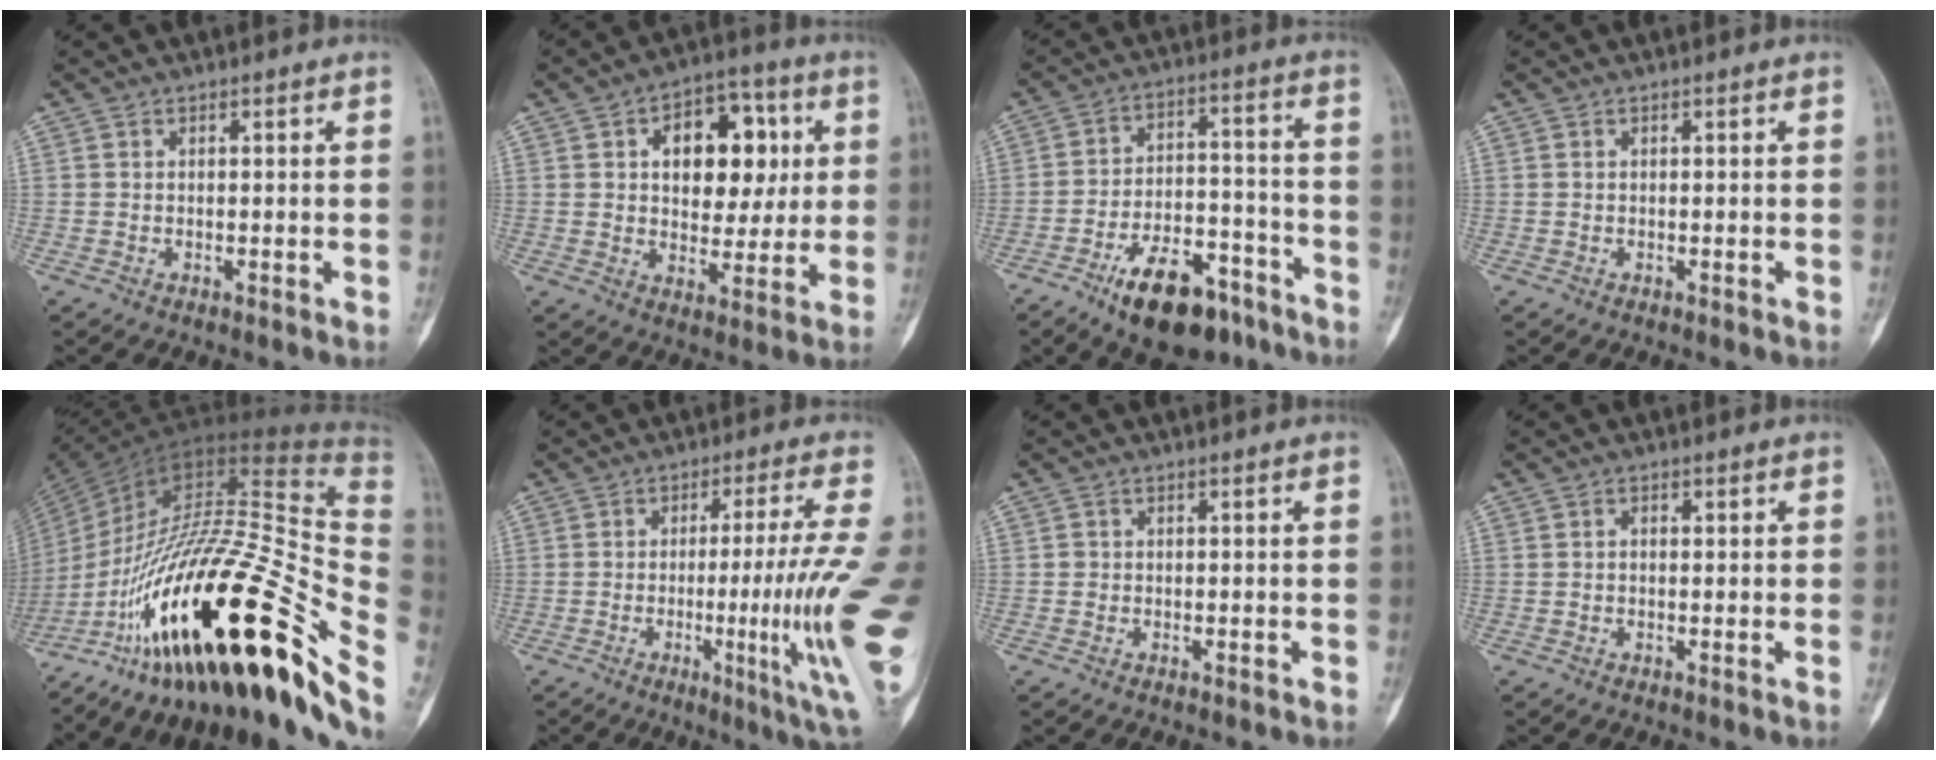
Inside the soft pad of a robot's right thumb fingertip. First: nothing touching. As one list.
[{"total": 15.2, "force": [3.7, 9.8, 11.1], "torque": [-0.104, 0.007, 0.054]}, {"total": 15.9, "force": [-10.2, 7.4, 9.8], "torque": [-0.134, 0.078, -0.157]}, {"total": 0.0}, {"total": 43.4, "force": [-17.0, 12.3, 38.1], "torque": [-0.521, 0.066, -0.275]}, {"total": 16.5, "force": [-2.2, 0.1, 16.4], "torque": [-0.232, -0.011, -0.029]}, {"total": 0.6, "force": [0.0, 0.6, 0.1], "torque": [0.002, 0.004, 0.000]}, {"total": 0.5, "force": [0.0, 0.3, 0.5], "torque": [-0.010, -0.001, -0.003]}]